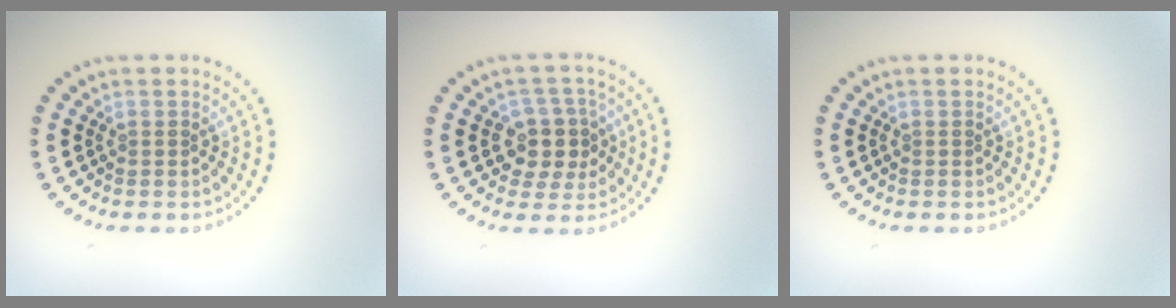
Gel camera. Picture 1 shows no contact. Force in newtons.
{"total": 4.0, "press": 3.7, "slide": 1.4}
{"total": 0.0}